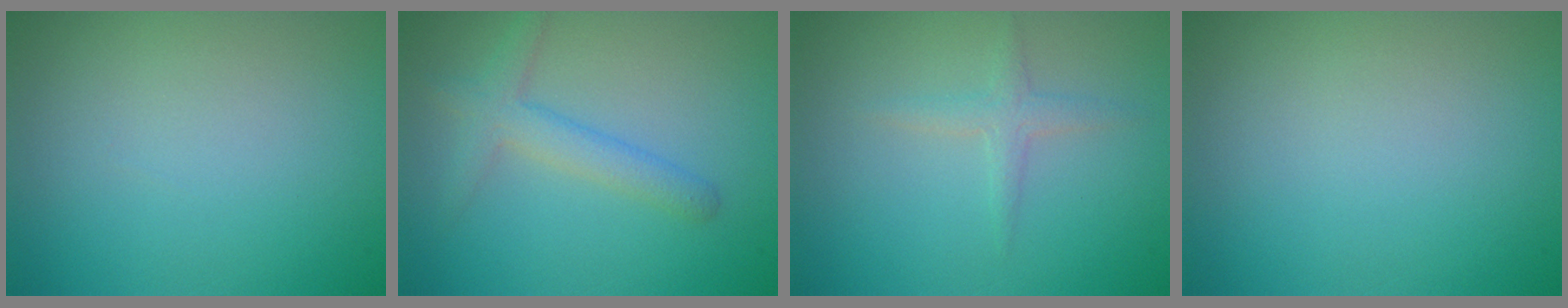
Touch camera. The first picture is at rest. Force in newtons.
{"total": 2.9, "press": 2.8, "slide": 0.2}
{"total": 1.9, "press": 1.9, "slide": 0.1}
{"total": 0.0}